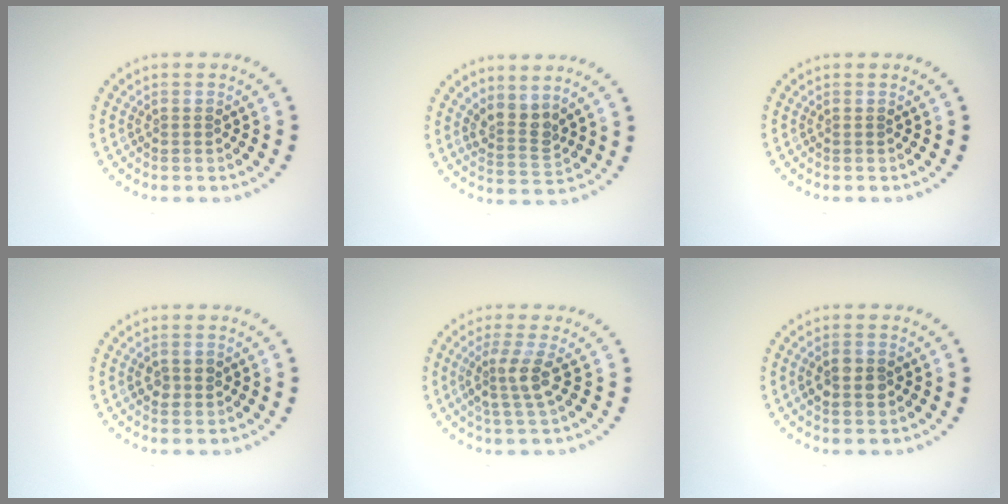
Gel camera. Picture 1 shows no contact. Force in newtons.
{"total": 2.6, "press": 1.9, "slide": 1.8}
{"total": 0.0}
{"total": 1.4, "press": 1.4, "slide": 0.1}
{"total": 2.7, "press": 2.1, "slide": 1.8}
{"total": 2.1, "press": 2.1, "slide": 0.2}